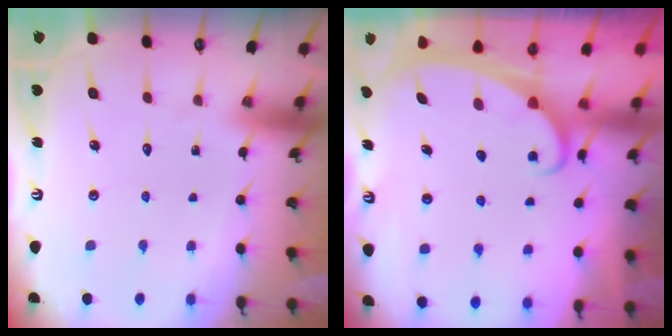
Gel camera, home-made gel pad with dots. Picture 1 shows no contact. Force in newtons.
{"total": 2.3, "press": 2.3, "slide": 0.3}